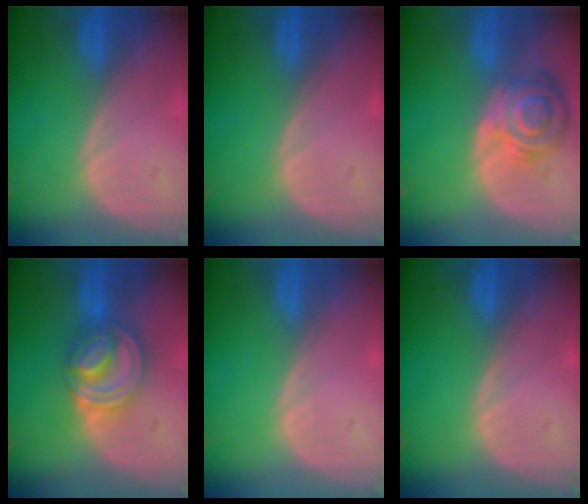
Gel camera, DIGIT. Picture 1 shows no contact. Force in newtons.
{"total": 0.0}
{"total": 8.4, "press": 7.4, "slide": 3.8}
{"total": 8.2, "press": 6.9, "slide": 4.4}
{"total": 0.0}
{"total": 0.0}